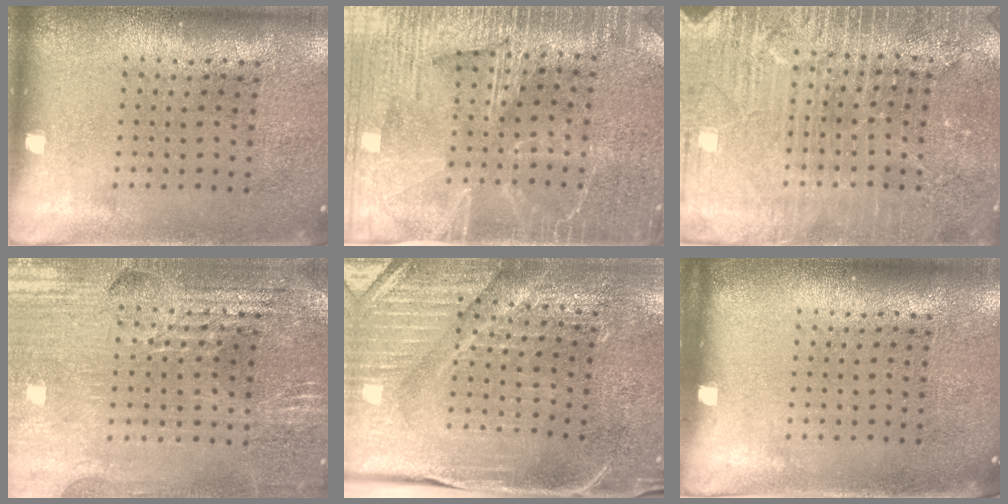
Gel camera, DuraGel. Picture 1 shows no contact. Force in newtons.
{"total": 4.0, "press": 3.6, "slide": 1.6}
{"total": 4.0, "press": 3.8, "slide": 1.2}
{"total": 2.9, "press": 2.8, "slide": 0.5}
{"total": 3.9, "press": 3.9, "slide": 0.4}
{"total": 0.0}